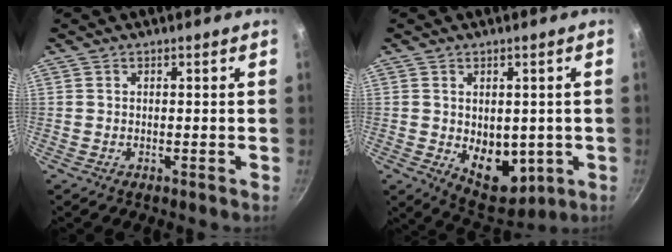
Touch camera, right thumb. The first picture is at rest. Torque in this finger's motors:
{"motor_torque": [-0.75, 0.98, -0.05, 0.03, 0.08]}